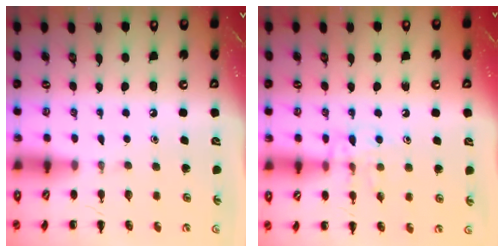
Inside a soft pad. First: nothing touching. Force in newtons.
{"total": 9.8, "press": 9.8, "slide": 0.9}